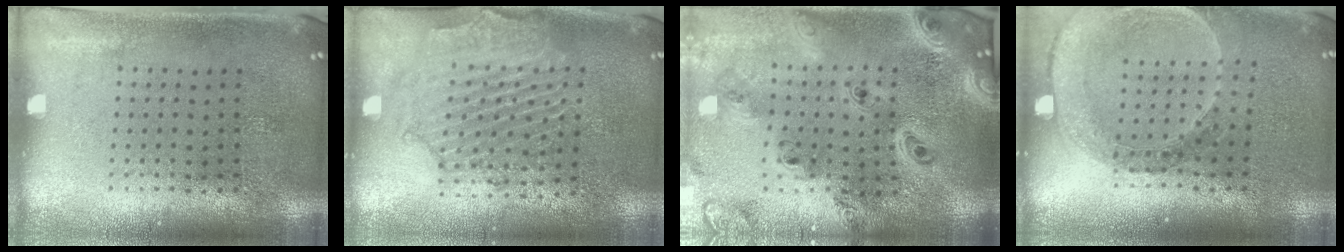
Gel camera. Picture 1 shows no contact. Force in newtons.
{"total": 2.1, "press": 2.0, "slide": 0.6}
{"total": 3.6, "press": 2.8, "slide": 2.3}
{"total": 1.4, "press": 1.4, "slide": 0.1}